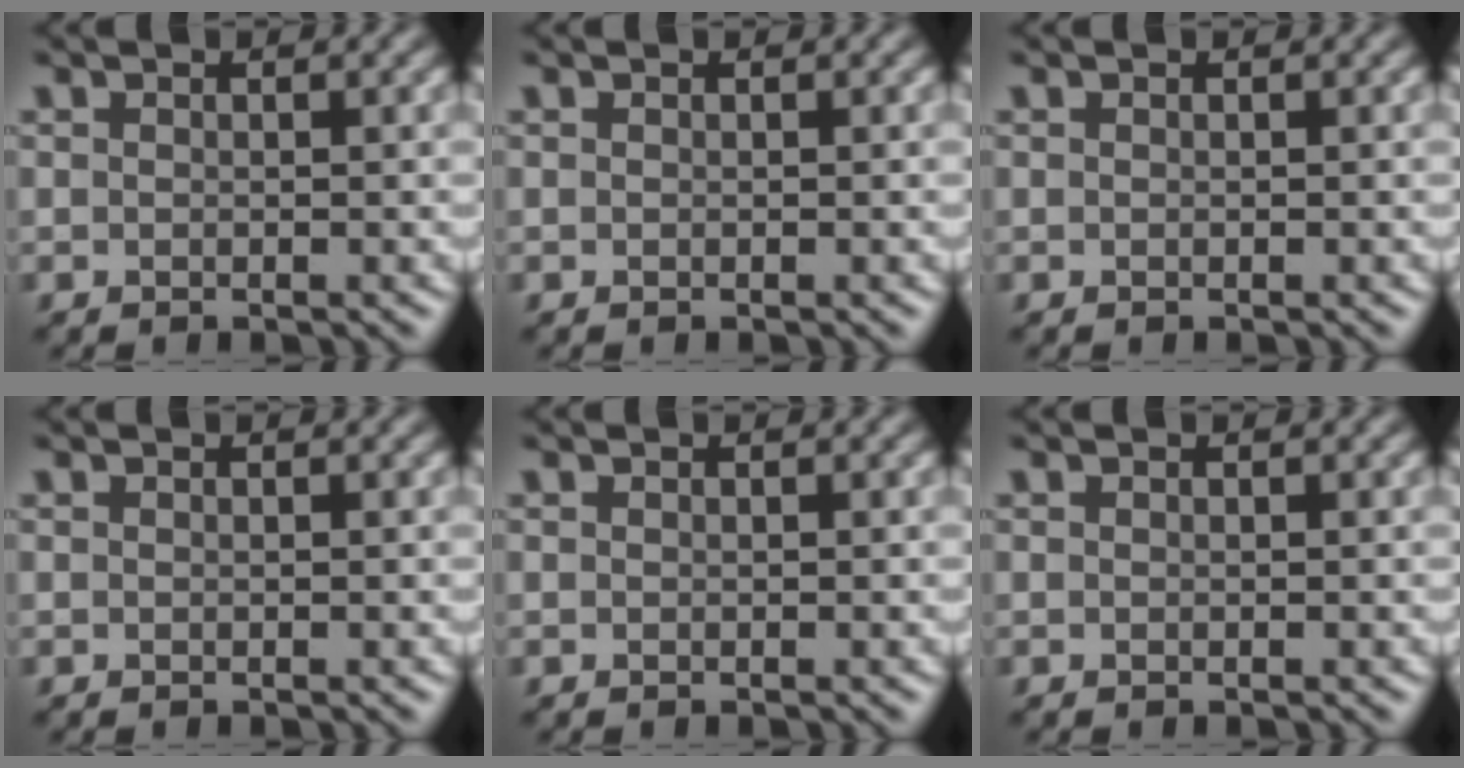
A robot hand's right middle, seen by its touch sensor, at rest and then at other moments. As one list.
[{"total": 0.0}, {"total": 0.0}, {"total": 0.0}, {"total": 0.0}, {"total": 0.0}]